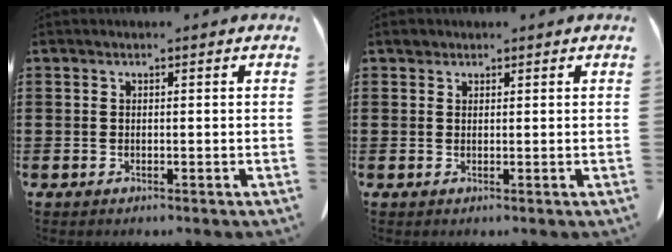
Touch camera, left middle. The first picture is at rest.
{"total": 1.0, "force": [0.8, 0.6, 0.1], "torque": [-0.005, 0.004, 0.016]}